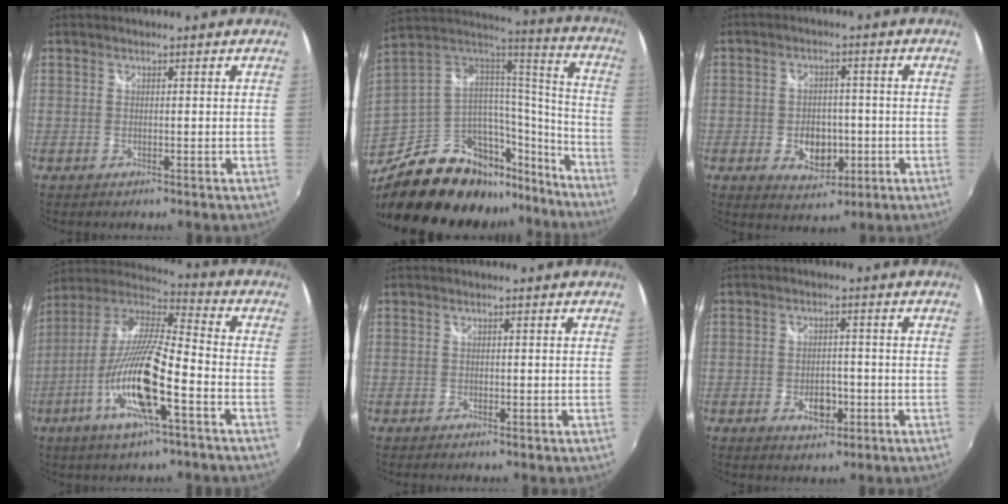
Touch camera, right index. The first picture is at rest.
{"total": 27.7, "force": [-18.8, 14.7, 14.1], "torque": [-0.249, 0.042, -0.286]}
{"total": 6.8, "force": [-2.1, 5.2, 3.9], "torque": [-0.082, 0.003, -0.024]}
{"total": 18.2, "force": [-7.6, 3.2, 16.3], "torque": [-0.312, -0.027, -0.147]}
{"total": 0.0}
{"total": 5.1, "force": [-1.9, 3.2, 3.5], "torque": [-0.067, -0.003, -0.027]}